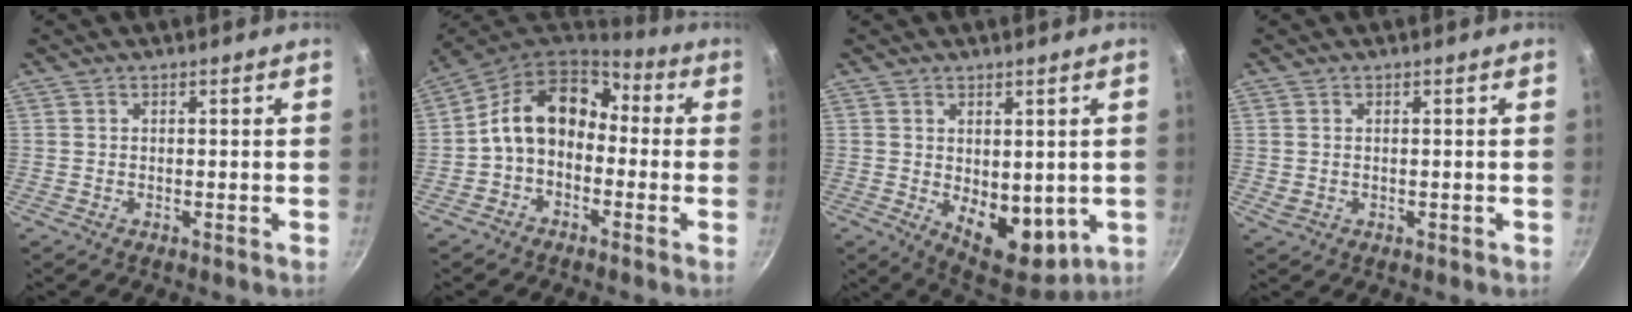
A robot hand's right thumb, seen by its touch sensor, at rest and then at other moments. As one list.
[{"total": 12.7, "force": [-0.5, 9.4, 8.5], "torque": [-0.115, 0.049, -0.030]}, {"total": 11.0, "force": [-0.6, 6.7, 8.7], "torque": [-0.089, -0.025, 0.008]}, {"total": 1.2, "force": [0.0, 0.9, 0.7], "torque": [-0.010, 0.000, 0.003]}]